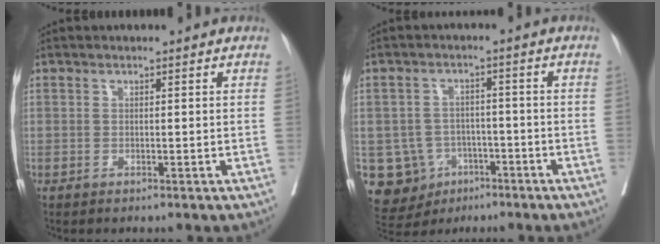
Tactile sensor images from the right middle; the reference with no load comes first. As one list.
[{"total": 9.9, "force": [-3.8, 8.9, 2.1], "torque": [-0.055, 0.017, -0.046]}]